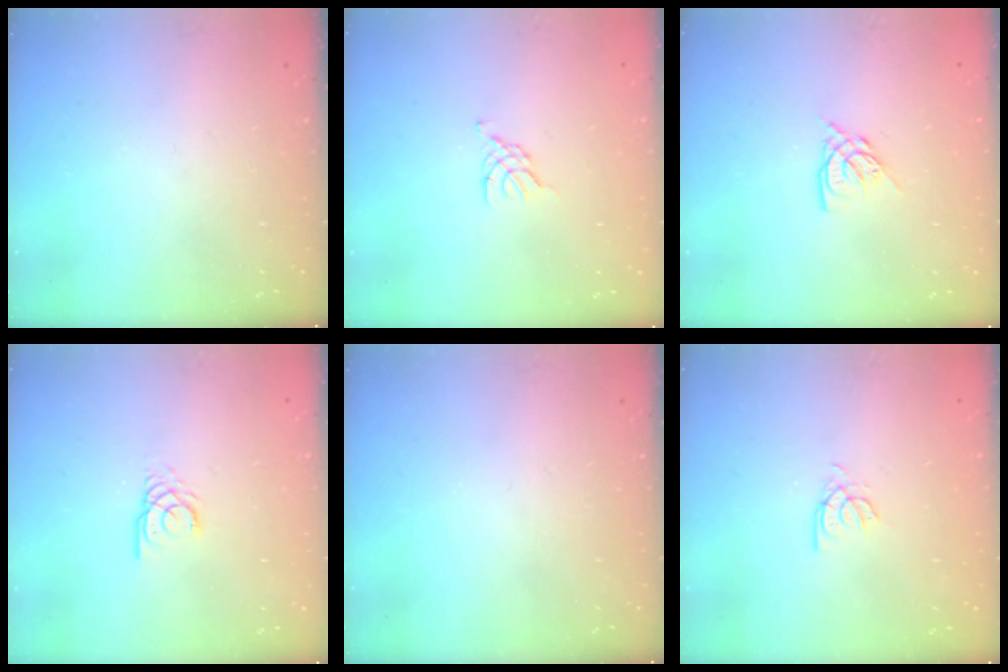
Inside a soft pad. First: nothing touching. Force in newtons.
{"total": 3.2, "press": 3.1, "slide": 0.7}
{"total": 6.5, "press": 6.5, "slide": 0.6}
{"total": 2.9, "press": 2.9, "slide": 0.2}
{"total": 0.0}
{"total": 2.7, "press": 2.7, "slide": 0.2}